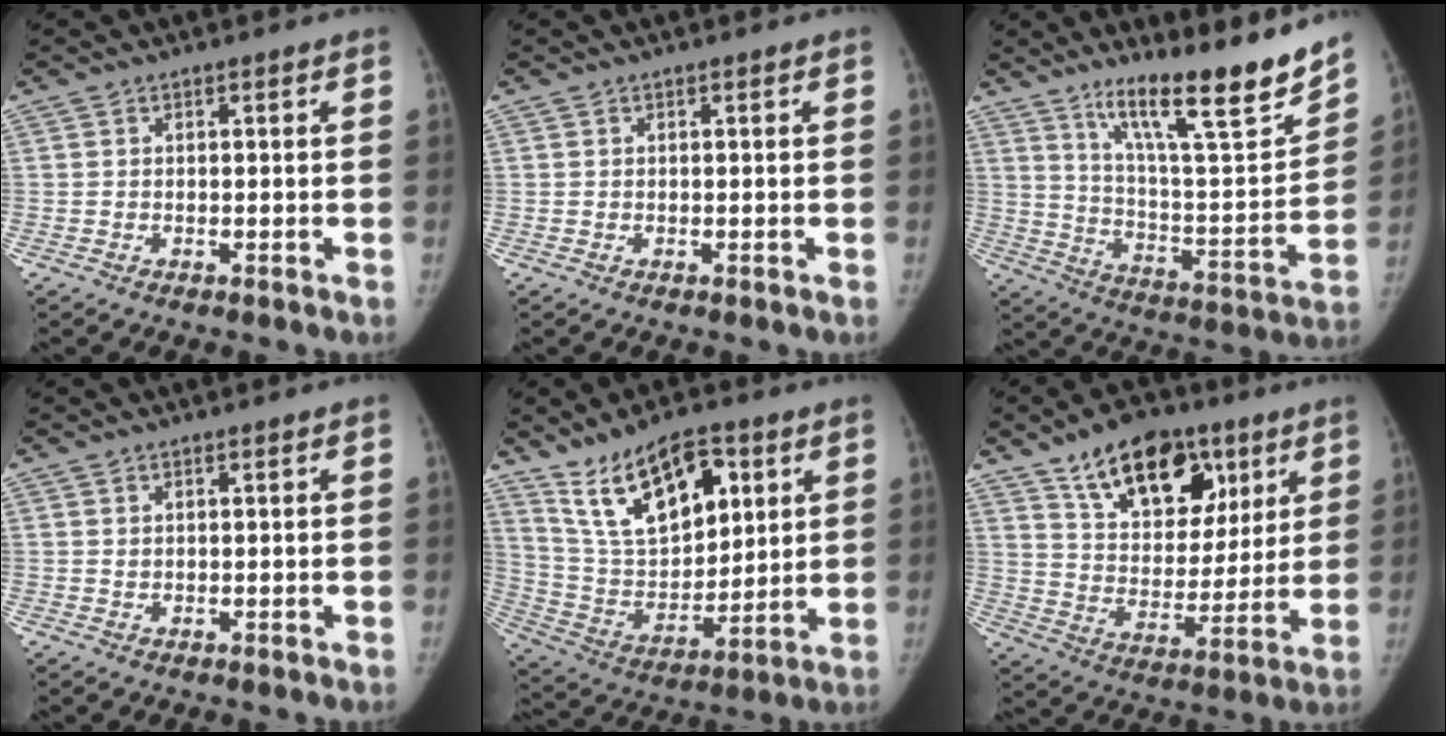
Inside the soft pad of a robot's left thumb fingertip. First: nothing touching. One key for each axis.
{"total": 0.0}
{"total": 21.3, "fx": 16.0, "fy": 3.0, "fz": 13.7, "tx": -0.181, "ty": -0.097, "tz": 0.267}
{"total": 0.7, "fx": 0.5, "fy": 0.4, "fz": 0.2, "tx": 0.001, "ty": -0.004, "tz": 0.009}
{"total": 18.5, "fx": 9.7, "fy": 9.5, "fz": 12.6, "tx": -0.169, "ty": -0.039, "tz": 0.190}
{"total": 20.5, "fx": 11.6, "fy": 11.9, "fz": 12.0, "tx": -0.141, "ty": -0.039, "tz": 0.192}